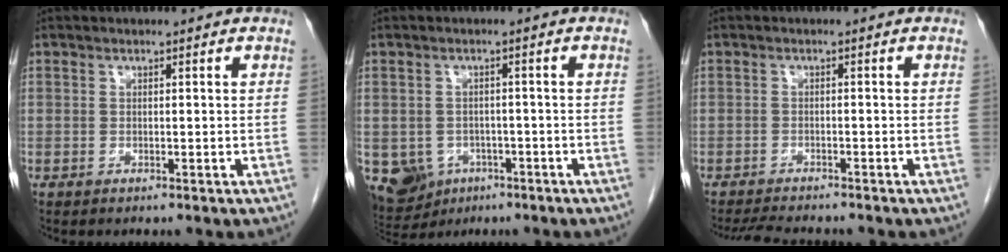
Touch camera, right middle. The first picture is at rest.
{"total": 9.6, "force": [-4.4, 8.0, 3.2], "torque": [-0.083, 0.003, -0.056]}
{"total": 5.2, "force": [-4.9, 0.4, 1.9], "torque": [-0.030, -0.016, -0.078]}